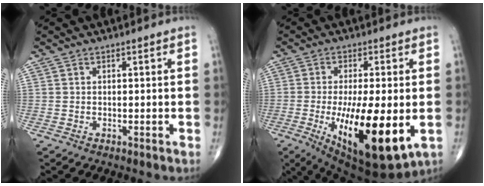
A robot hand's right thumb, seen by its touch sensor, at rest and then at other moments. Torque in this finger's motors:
{"motor_torque": [2.39, 2.59, 1.15, -1.21, 0.63]}